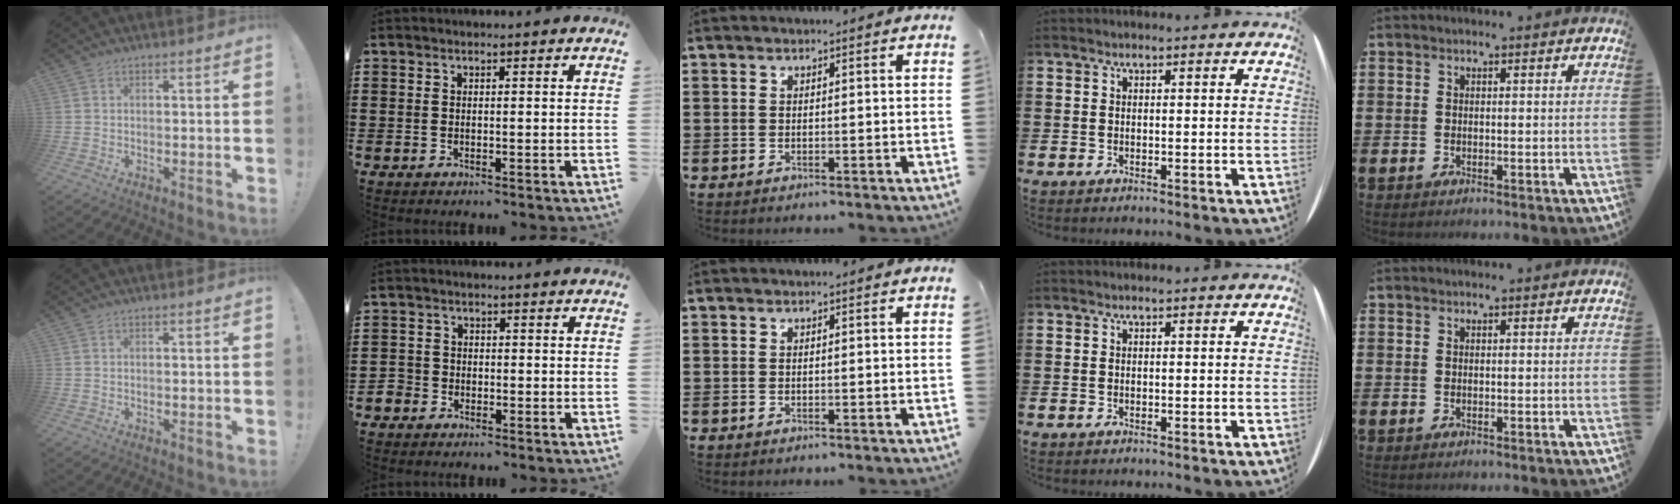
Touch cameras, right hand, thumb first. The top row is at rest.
{"index": {"total": 2.3, "force": [-1.8, 1.5, 0.0], "torque": [-0.014, -0.001, -0.043]}}